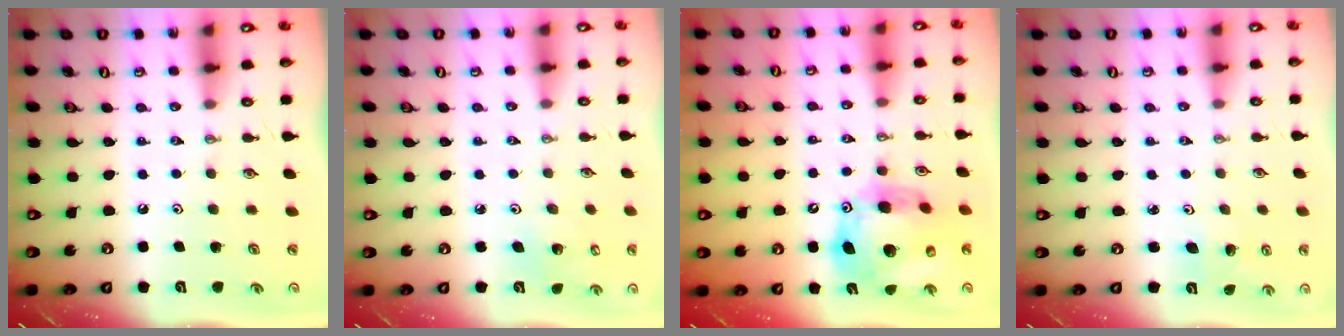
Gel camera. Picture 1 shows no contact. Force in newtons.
{"total": 3.1, "press": 3.1, "slide": 0.2}
{"total": 18.0, "press": 17.9, "slide": 2.1}
{"total": 2.1, "press": 2.1, "slide": 0.2}